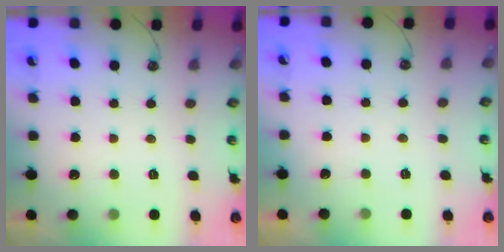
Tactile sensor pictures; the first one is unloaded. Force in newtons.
{"total": 9.0, "press": 9.0, "slide": 0.3}